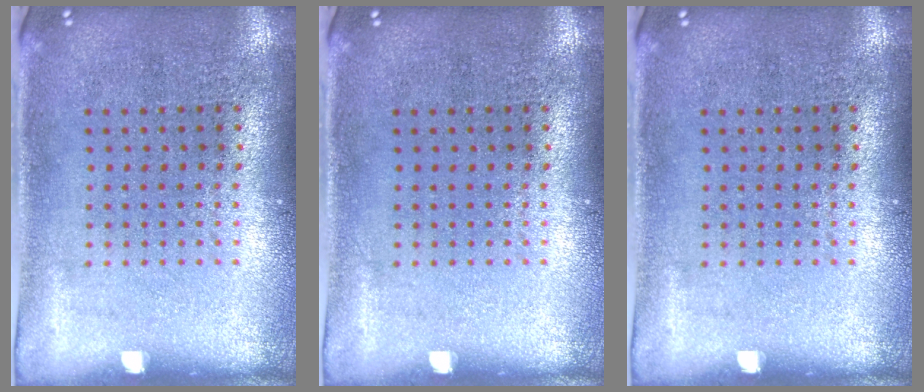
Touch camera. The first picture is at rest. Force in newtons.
{"total": 0.0}
{"total": 0.0}